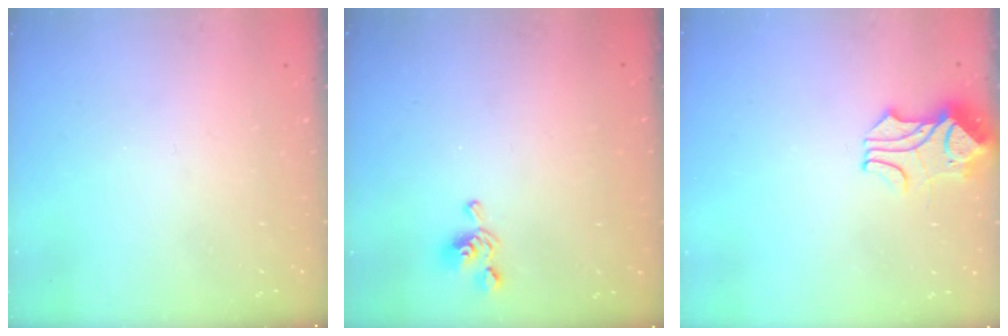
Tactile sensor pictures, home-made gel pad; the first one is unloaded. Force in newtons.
{"total": 2.8, "press": 2.7, "slide": 0.7}
{"total": 1.7, "press": 1.3, "slide": 1.1}